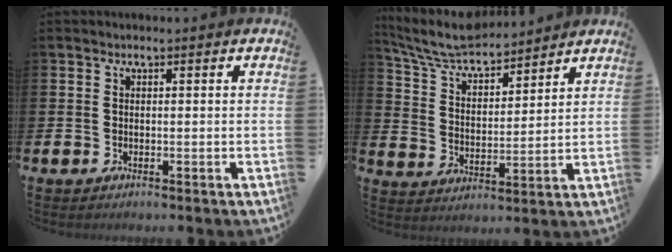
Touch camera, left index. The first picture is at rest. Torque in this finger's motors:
{"motor_torque": [1.04, -1.10, 0.18, 0.14]}